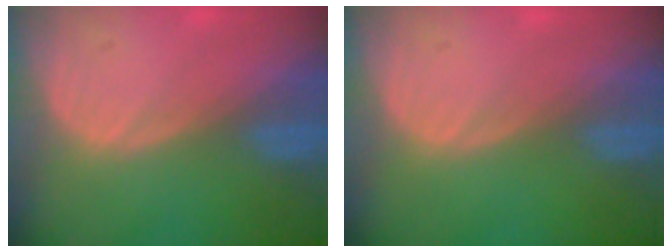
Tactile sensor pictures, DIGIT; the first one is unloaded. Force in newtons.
{"total": 0.0}